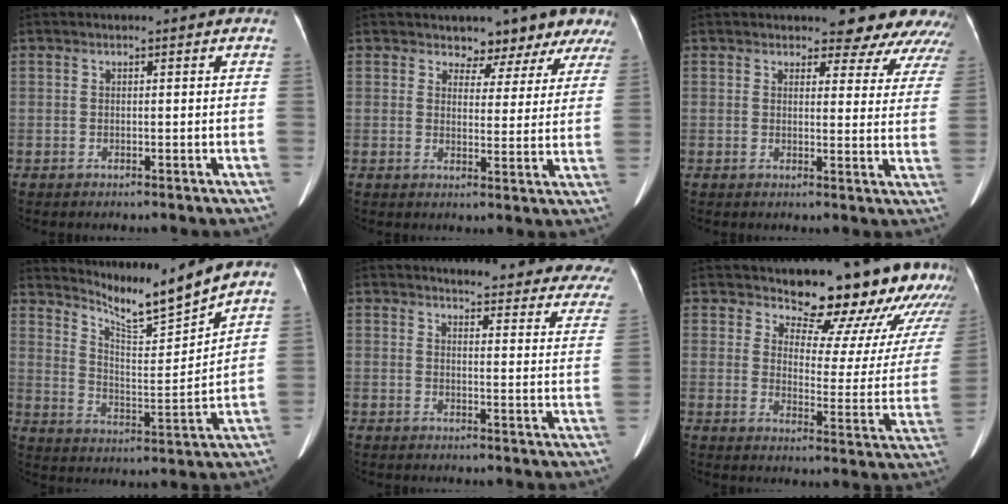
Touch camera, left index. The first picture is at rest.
{"total": 7.7, "force": [6.8, 3.5, 0.8], "torque": [0.006, -0.006, 0.060]}
{"total": 10.6, "force": [9.5, 3.5, 3.2], "torque": [-0.005, -0.021, 0.082]}
{"total": 9.6, "force": [9.1, -1.8, 2.3], "torque": [-0.057, -0.036, 0.165]}
{"total": 22.6, "force": [21.4, 3.8, 6.2], "torque": [-0.053, -0.096, 0.219]}
{"total": 19.5, "force": [18.0, 4.9, 5.4], "torque": [-0.043, -0.086, 0.198]}